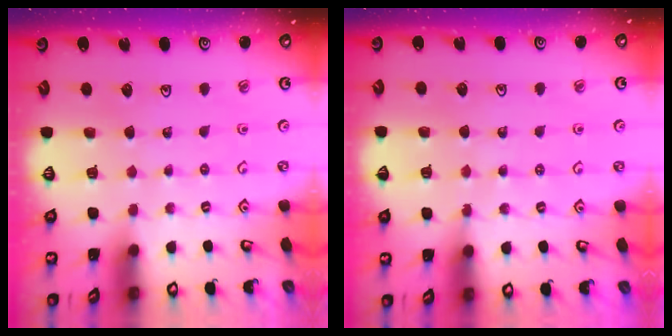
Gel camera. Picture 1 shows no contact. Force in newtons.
{"total": 4.0, "press": 3.7, "slide": 1.5}